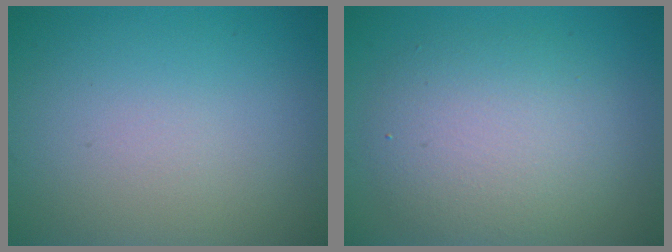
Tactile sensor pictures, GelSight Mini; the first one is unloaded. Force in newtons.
{"total": 5.3, "press": 5.3, "slide": 0.3}